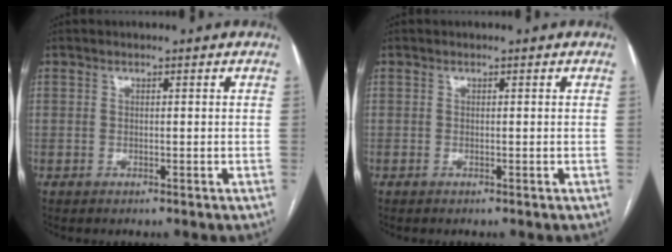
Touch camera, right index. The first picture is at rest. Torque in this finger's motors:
{"motor_torque": [0.03, -0.02, -0.08, 0.00]}